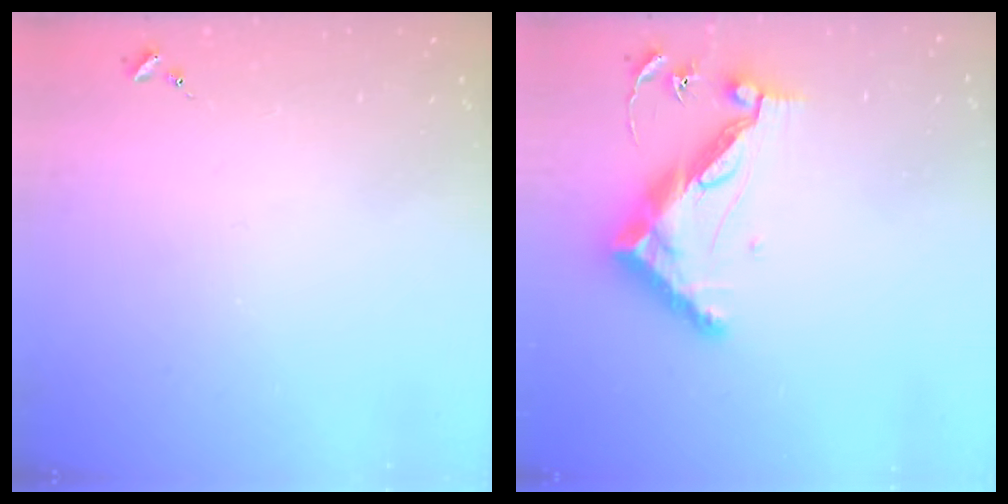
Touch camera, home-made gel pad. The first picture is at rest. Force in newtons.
{"total": 13.0, "press": 13.0, "slide": 0.6}